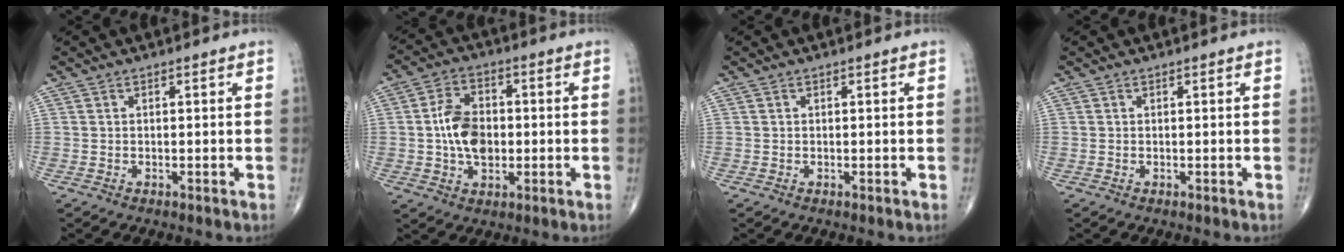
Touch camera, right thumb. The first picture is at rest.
{"total": 10.6, "force": [-0.1, 6.9, 8.1], "torque": [-0.128, 0.009, -0.004]}
{"total": 0.0}
{"total": 0.0}